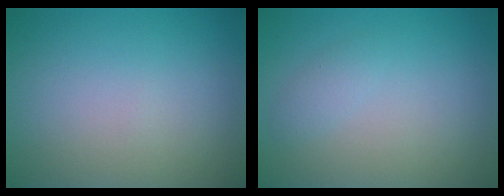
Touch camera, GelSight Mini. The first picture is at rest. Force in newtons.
{"total": 0.9, "press": 0.9, "slide": 0.0}